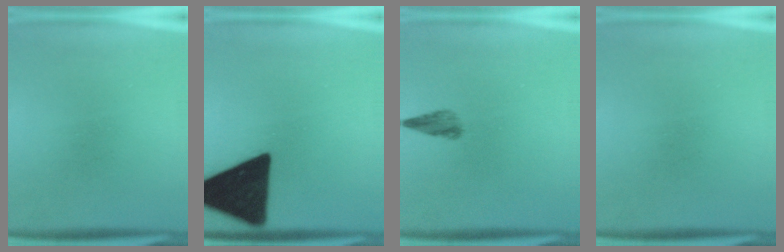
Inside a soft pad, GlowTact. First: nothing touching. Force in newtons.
{"total": 19.1}
{"total": 2.2}
{"total": 0.0}